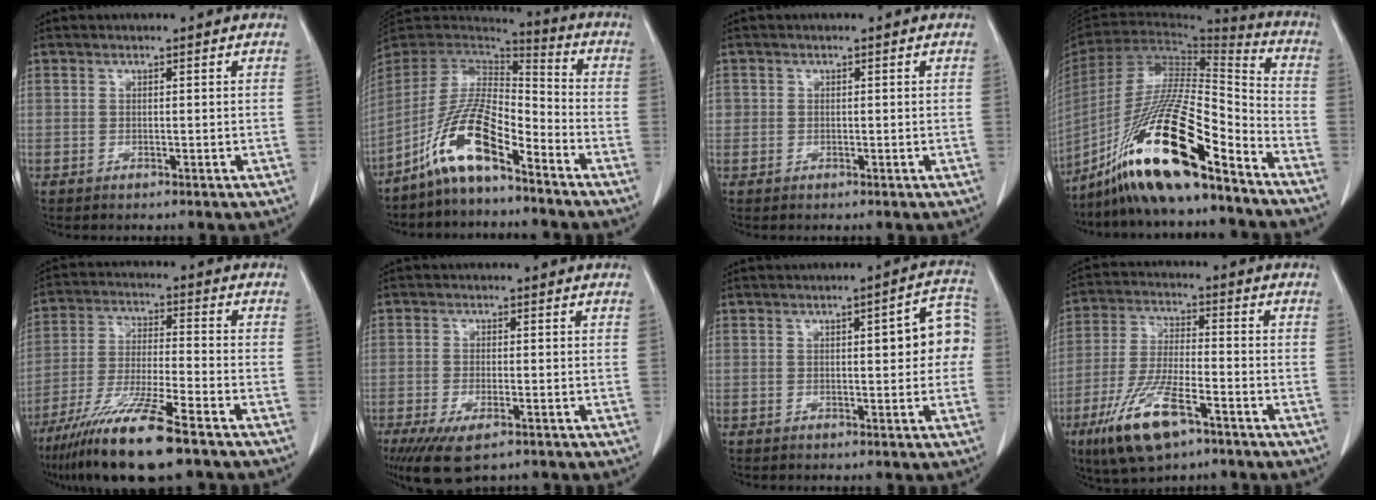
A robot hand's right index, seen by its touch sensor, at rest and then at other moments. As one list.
[{"total": 11.9, "force": [-7.4, 2.9, 8.8], "torque": [-0.186, 0.010, -0.140]}, {"total": 1.1, "force": [0.1, 1.0, 0.1], "torque": [0.008, 0.003, -0.001]}, {"total": 23.4, "force": [-14.9, 1.4, 18.0], "torque": [-0.354, -0.024, -0.269]}, {"total": 14.2, "force": [-9.6, 0.9, 10.4], "torque": [-0.212, -0.042, -0.176]}, {"total": 6.5, "force": [-4.0, 1.9, 4.8], "torque": [-0.085, -0.015, -0.062]}, {"total": 7.1, "force": [0.6, 2.0, 6.8], "torque": [-0.079, 0.027, 0.005]}, {"total": 12.2, "force": [-6.7, 3.2, 9.6], "torque": [-0.204, -0.018, -0.117]}]